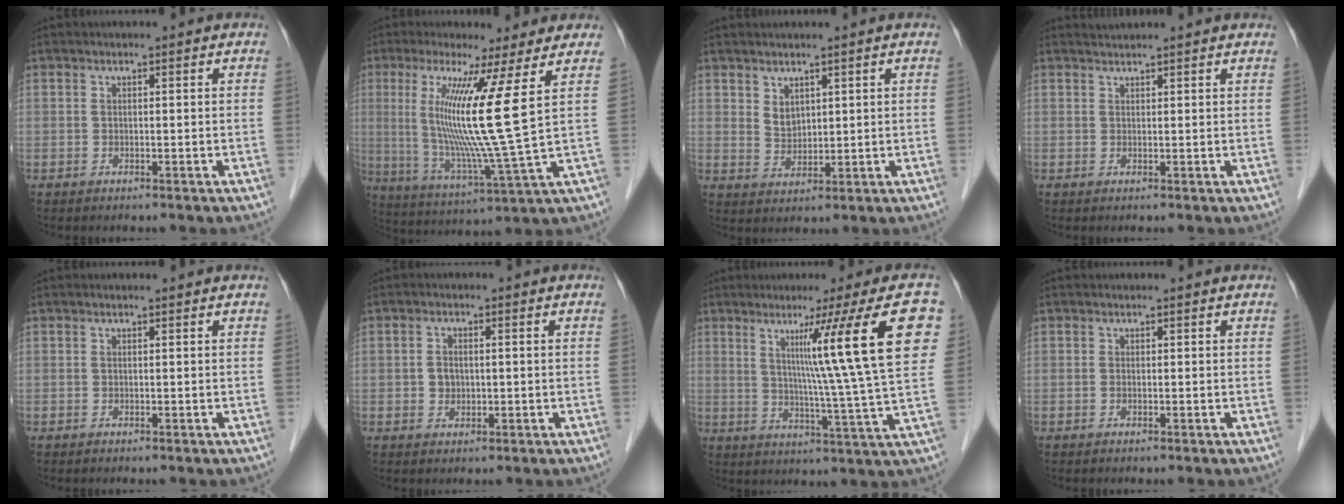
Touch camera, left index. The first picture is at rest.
{"total": 13.1, "force": [3.5, -2.7, 12.3], "torque": [-0.235, -0.030, 0.064]}
{"total": 2.9, "force": [1.7, 1.9, 1.4], "torque": [-0.033, -0.002, 0.044]}
{"total": 2.5, "force": [2.4, -0.1, 0.4], "torque": [-0.009, 0.021, 0.037]}
{"total": 0.0}
{"total": 2.5, "force": [0.0, 1.8, 1.7], "torque": [-0.038, 0.007, 0.002]}
{"total": 17.0, "force": [6.0, -1.9, 15.8], "torque": [-0.220, 0.002, 0.078]}
{"total": 0.0}